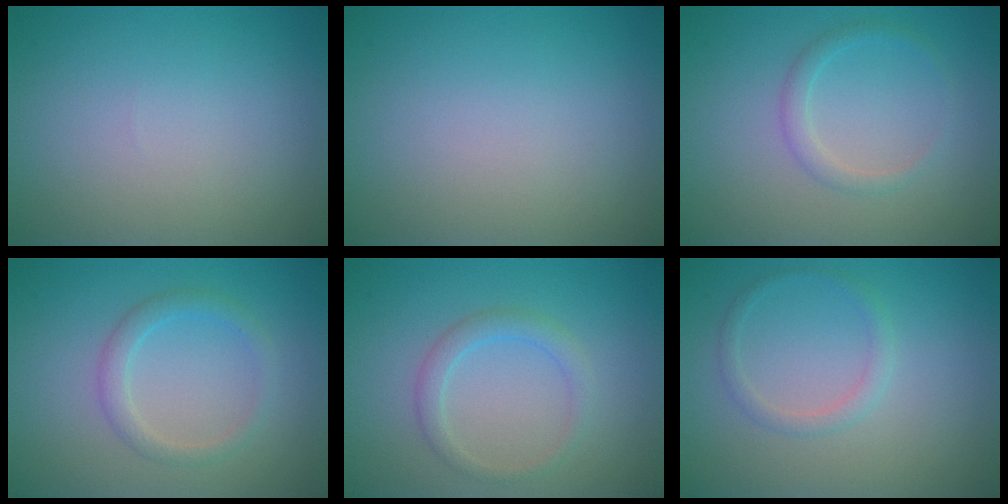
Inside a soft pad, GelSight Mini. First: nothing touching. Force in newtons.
{"total": 0.0}
{"total": 1.5, "press": 1.5, "slide": 0.1}
{"total": 2.0, "press": 2.0, "slide": 0.1}
{"total": 1.9, "press": 1.9, "slide": 0.1}
{"total": 1.4, "press": 1.4, "slide": 0.1}